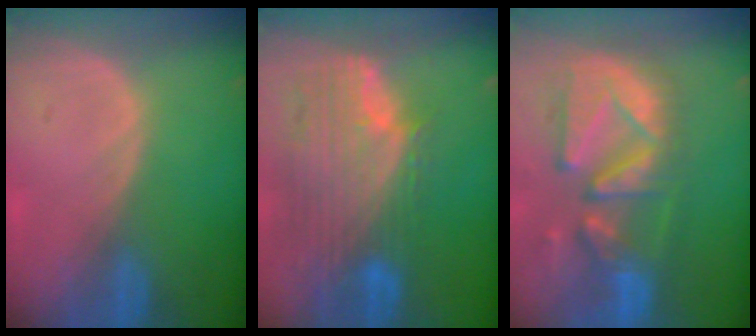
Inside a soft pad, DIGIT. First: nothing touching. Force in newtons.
{"total": 11.8, "press": 10.1, "slide": 6.1}
{"total": 12.5, "press": 11.0, "slide": 5.9}